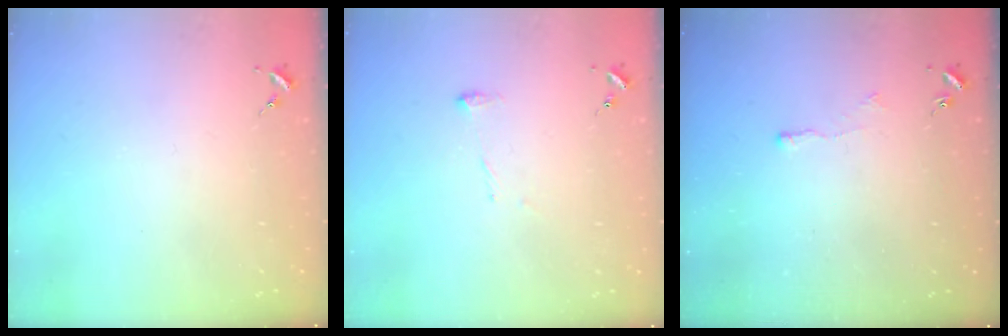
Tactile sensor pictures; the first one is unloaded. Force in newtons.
{"total": 8.1, "press": 8.1, "slide": 0.6}
{"total": 3.3, "press": 3.2, "slide": 0.7}